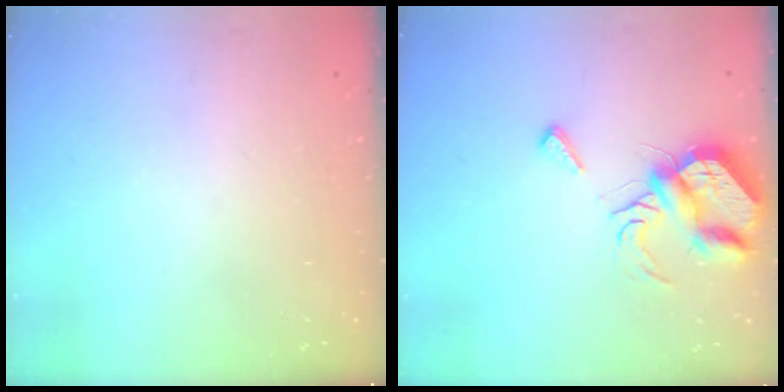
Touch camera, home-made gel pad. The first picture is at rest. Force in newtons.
{"total": 10.1, "press": 10.0, "slide": 1.2}